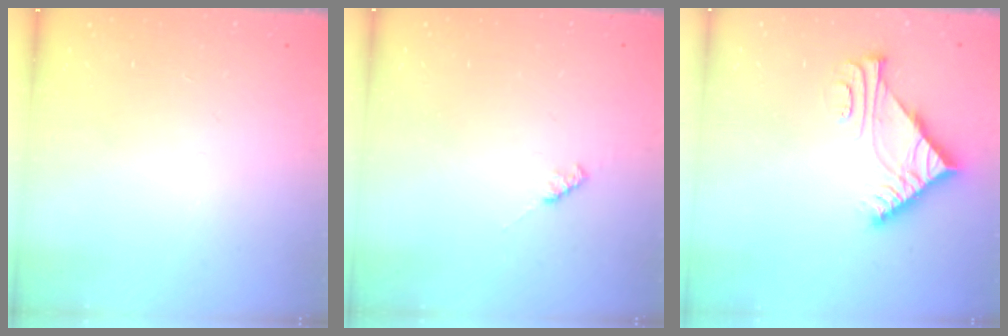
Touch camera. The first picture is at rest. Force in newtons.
{"total": 2.2, "press": 2.2, "slide": 0.4}
{"total": 8.0, "press": 7.9, "slide": 0.8}